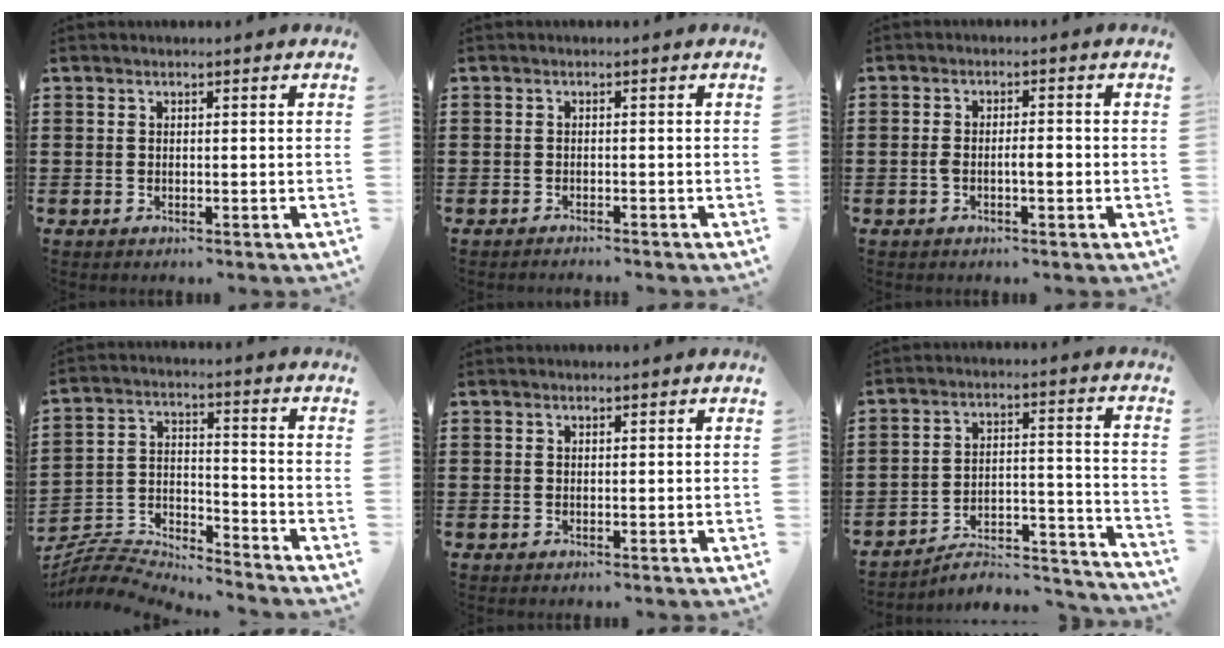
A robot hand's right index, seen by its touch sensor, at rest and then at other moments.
{"total": 1.0, "force": [-1.0, -0.1, 0.0], "torque": [-0.001, -0.002, -0.021]}
{"total": 2.9, "force": [-0.9, 0.8, 2.6], "torque": [-0.047, 0.005, -0.017]}
{"total": 6.3, "force": [-6.1, 1.0, 0.9], "torque": [-0.040, -0.004, -0.129]}
{"total": 0.0}
{"total": 4.8, "force": [-4.4, 1.2, 1.6], "torque": [-0.028, -0.006, -0.090]}